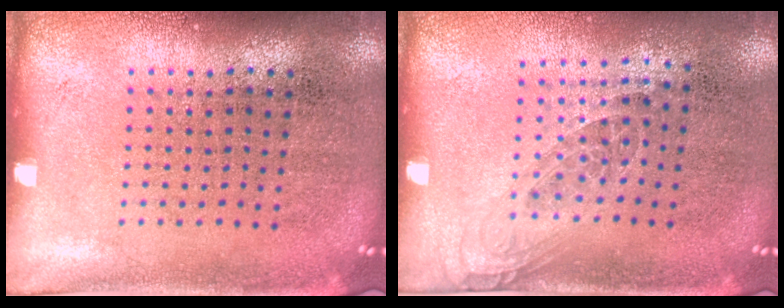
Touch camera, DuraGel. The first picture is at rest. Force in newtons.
{"total": 1.1, "press": 0.8, "slide": 0.7}